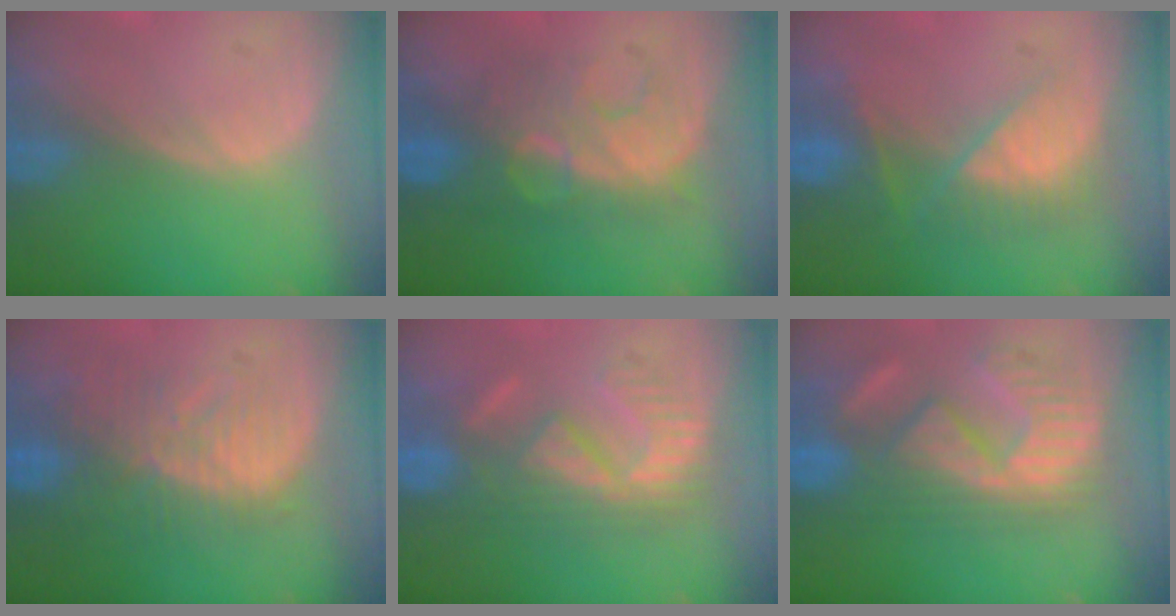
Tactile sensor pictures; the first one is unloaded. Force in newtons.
{"total": 8.0, "press": 7.9, "slide": 1.5}
{"total": 7.9, "press": 7.2, "slide": 3.1}
{"total": 10.0, "press": 9.0, "slide": 4.2}
{"total": 8.4, "press": 8.2, "slide": 1.9}
{"total": 10.3, "press": 10.2, "slide": 1.7}